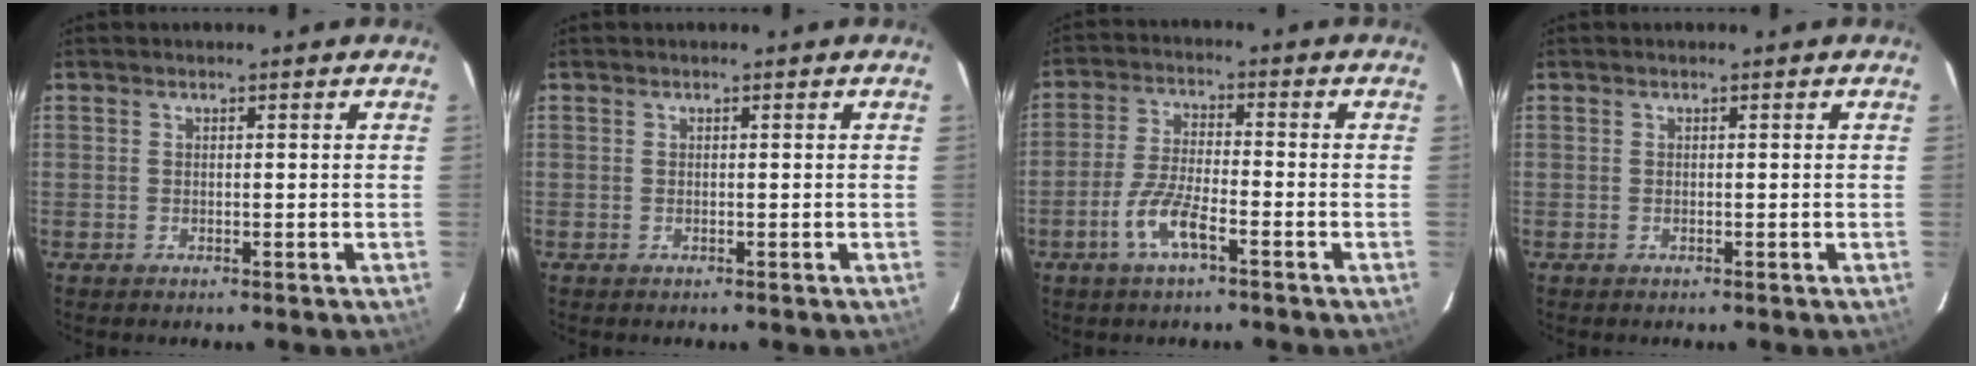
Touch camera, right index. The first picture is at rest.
{"total": 0.0}
{"total": 6.9, "force": [-3.9, 1.5, 5.5], "torque": [-0.122, -0.002, -0.077]}
{"total": 0.0}